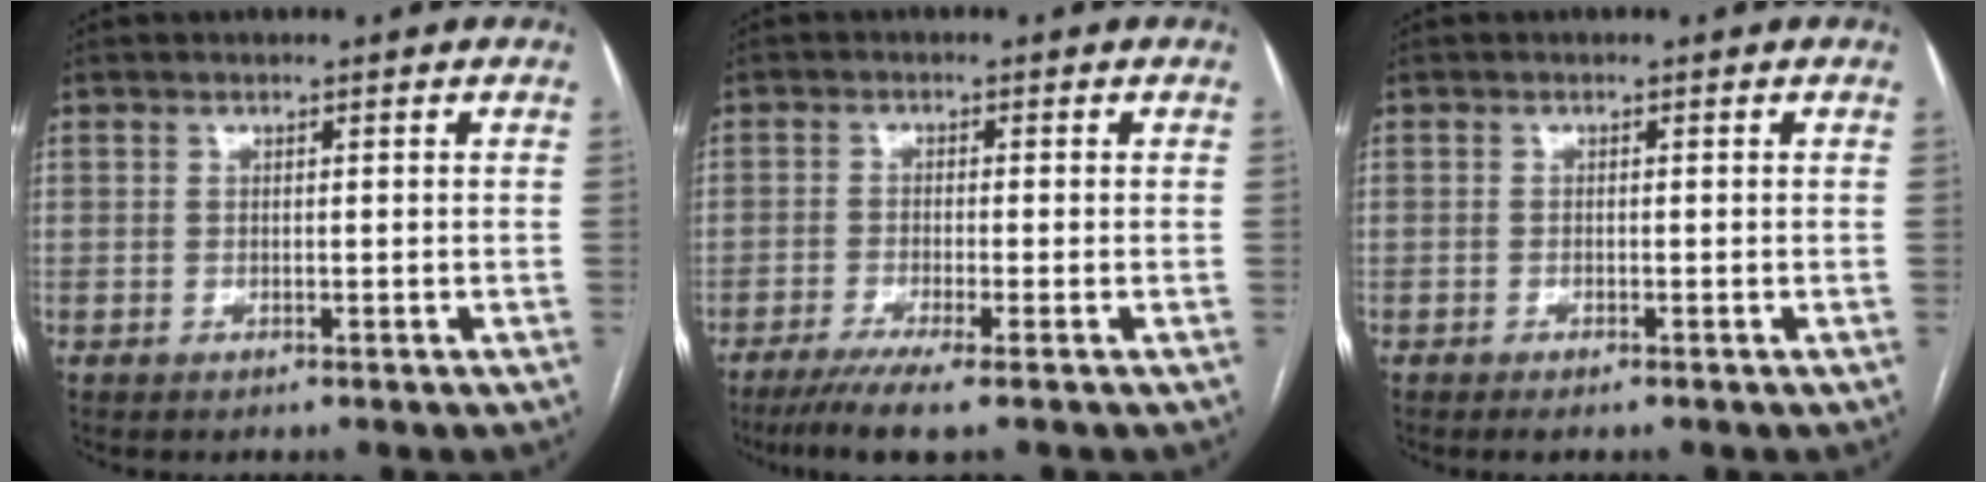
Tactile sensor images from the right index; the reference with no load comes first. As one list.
[{"total": 6.3, "force": [-4.5, -0.5, 4.4], "torque": [-0.070, -0.014, -0.077]}, {"total": 1.2, "force": [-0.9, 0.1, 0.8], "torque": [-0.013, -0.002, -0.013]}]